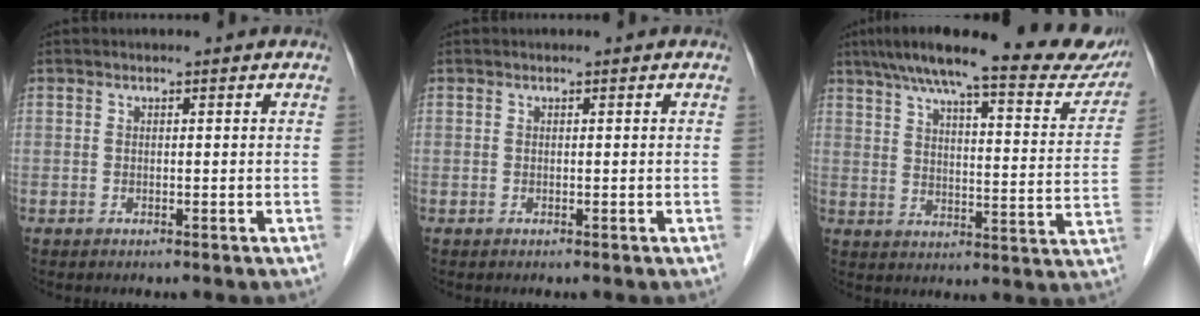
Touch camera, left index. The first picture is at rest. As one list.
[{"total": 0.0}, {"total": 23.1, "force": [19.5, 3.4, 12.1], "torque": [-0.171, -0.013, 0.243]}]